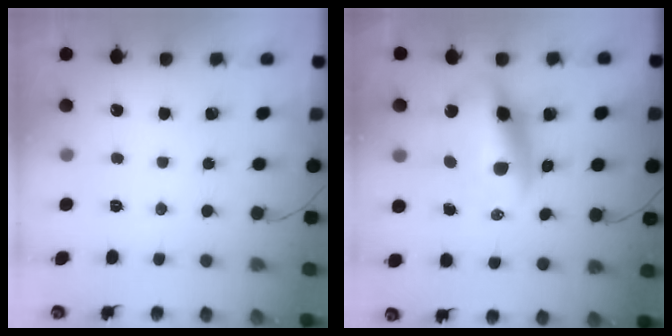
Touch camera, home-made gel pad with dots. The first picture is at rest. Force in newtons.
{"total": 12.5, "press": 12.0, "slide": 3.4}